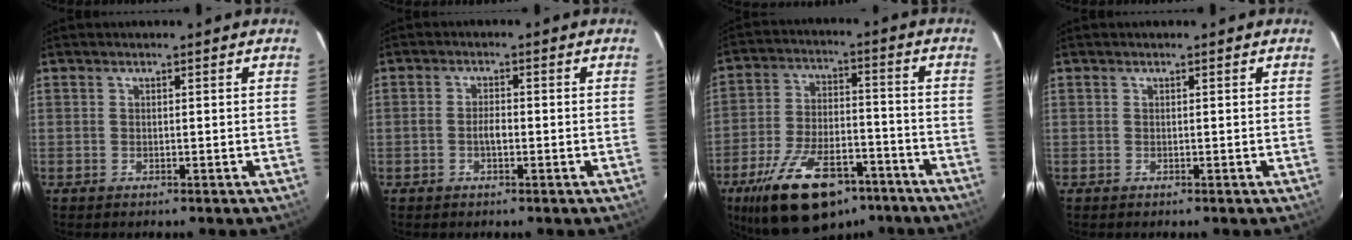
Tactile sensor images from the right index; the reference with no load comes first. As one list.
[{"total": 2.2, "force": [-0.7, 1.0, 1.8], "torque": [-0.036, 0.003, -0.014]}, {"total": 20.8, "force": [-13.9, 9.6, 12.1], "torque": [-0.235, -0.010, -0.215]}, {"total": 0.0}]